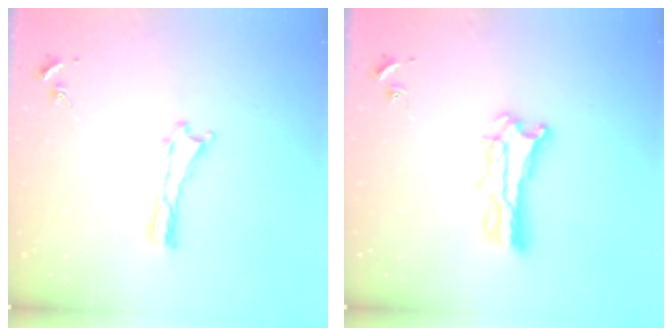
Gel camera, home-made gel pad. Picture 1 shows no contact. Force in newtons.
{"total": 4.6, "press": 4.6, "slide": 0.4}